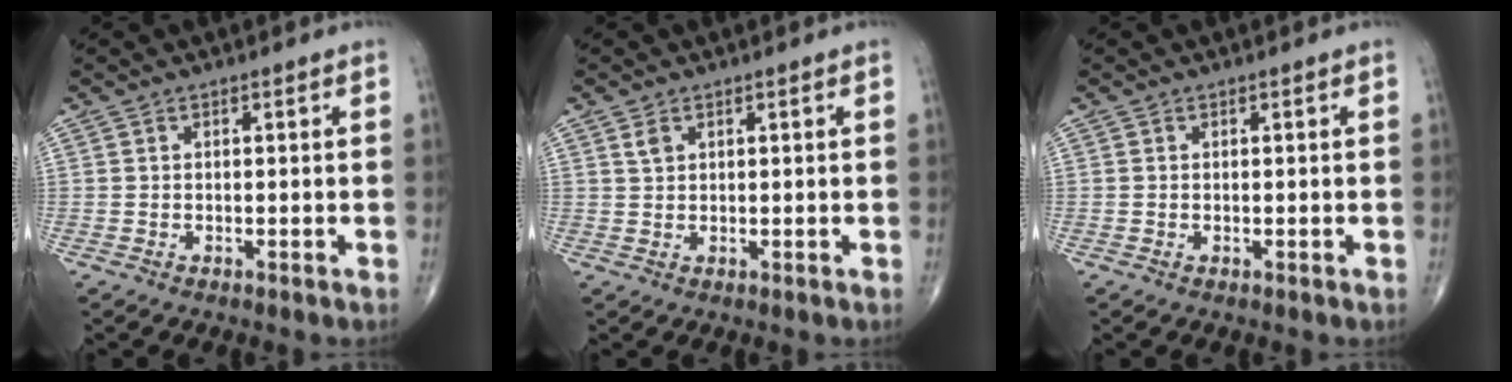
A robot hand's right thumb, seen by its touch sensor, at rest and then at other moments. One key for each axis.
{"total": 1.7, "fx": 0.9, "fy": 1.0, "fz": 0.9, "tx": -0.014, "ty": 0.000, "tz": 0.020}
{"total": 0.0}